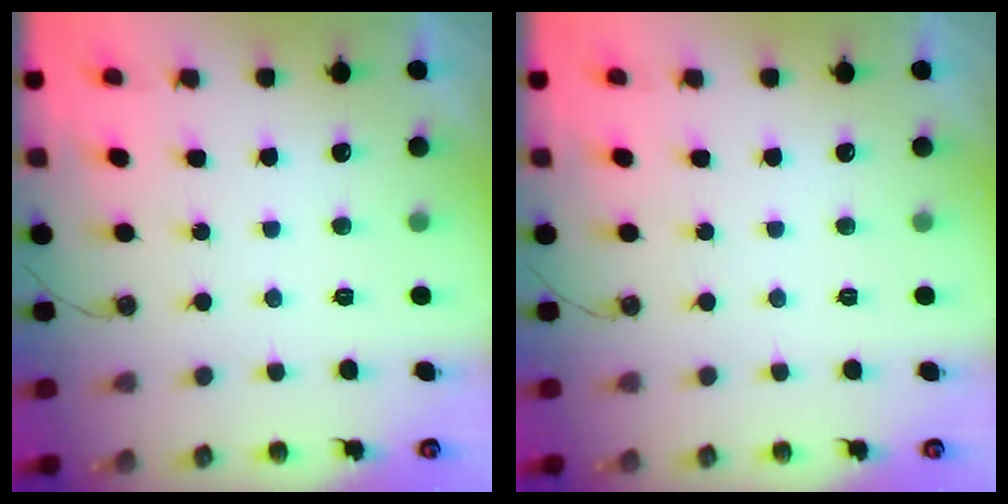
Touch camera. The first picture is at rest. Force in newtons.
{"total": 0.0}